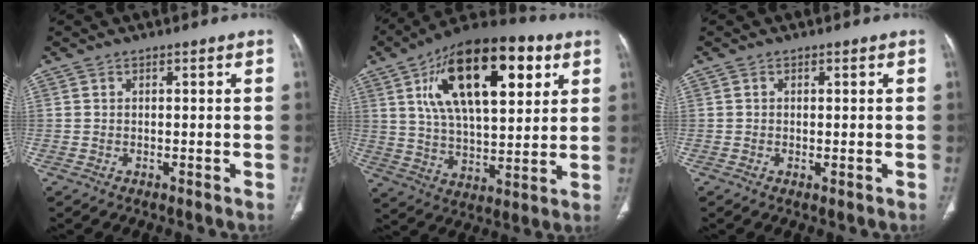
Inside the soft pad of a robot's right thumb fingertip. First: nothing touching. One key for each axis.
{"total": 25.0, "fx": 9.6, "fy": 11.6, "fz": 20.0, "tx": -0.306, "ty": -0.012, "tz": 0.157}
{"total": 0.6, "fx": -0.1, "fy": 0.2, "fz": 0.6, "tx": -0.015, "ty": -0.004, "tz": -0.001}